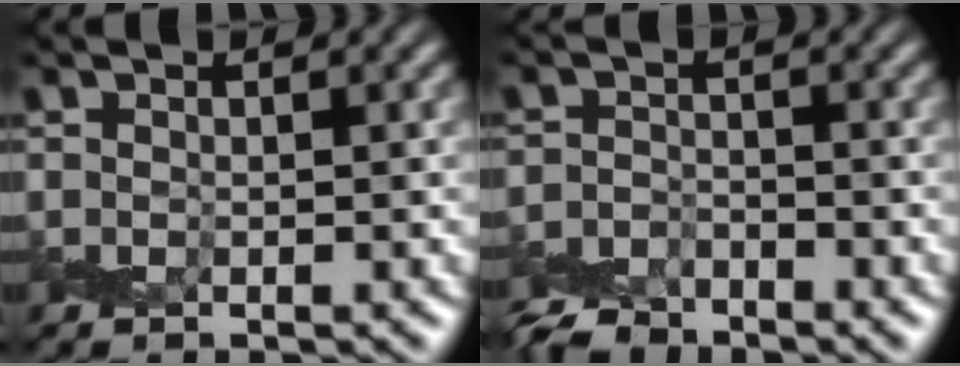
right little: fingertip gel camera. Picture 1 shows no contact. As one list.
[{"total": 3.0, "force": [-2.9, 0.5, 0.0], "torque": [0.000, -0.002, -0.065]}]